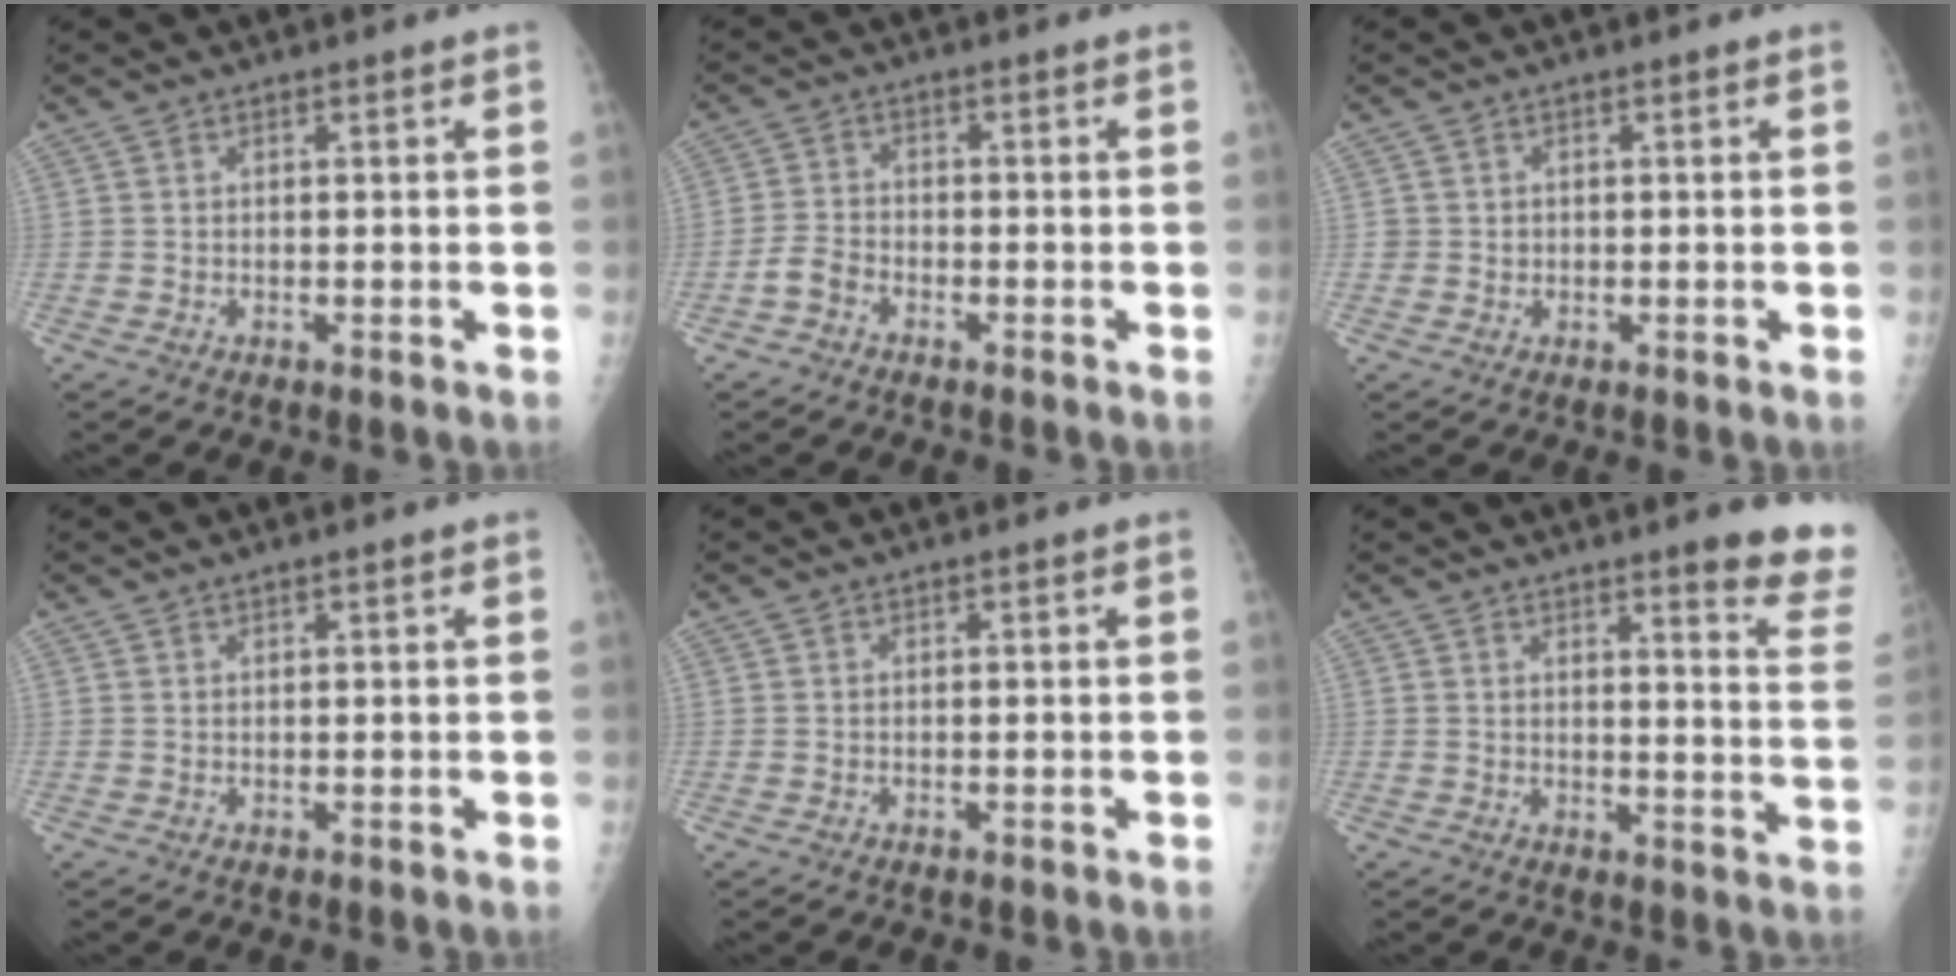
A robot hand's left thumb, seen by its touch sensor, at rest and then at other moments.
{"total": 3.3, "force": [-2.0, 2.0, 1.7], "torque": [-0.033, 0.014, -0.042]}
{"total": 1.3, "force": [0.0, 1.3, 0.1], "torque": [0.007, 0.005, -0.001]}
{"total": 0.6, "force": [0.5, 0.1, 0.4], "torque": [-0.005, -0.001, 0.009]}
{"total": 0.0}
{"total": 11.6, "force": [9.0, 1.3, 7.2], "torque": [-0.059, -0.056, 0.093]}